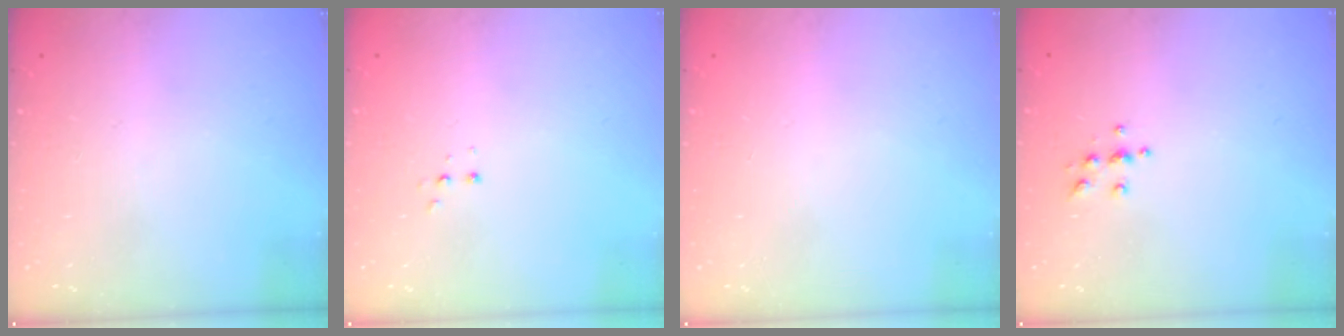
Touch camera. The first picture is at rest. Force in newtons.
{"total": 2.8, "press": 2.8, "slide": 0.5}
{"total": 0.0}
{"total": 4.6, "press": 4.6, "slide": 0.5}